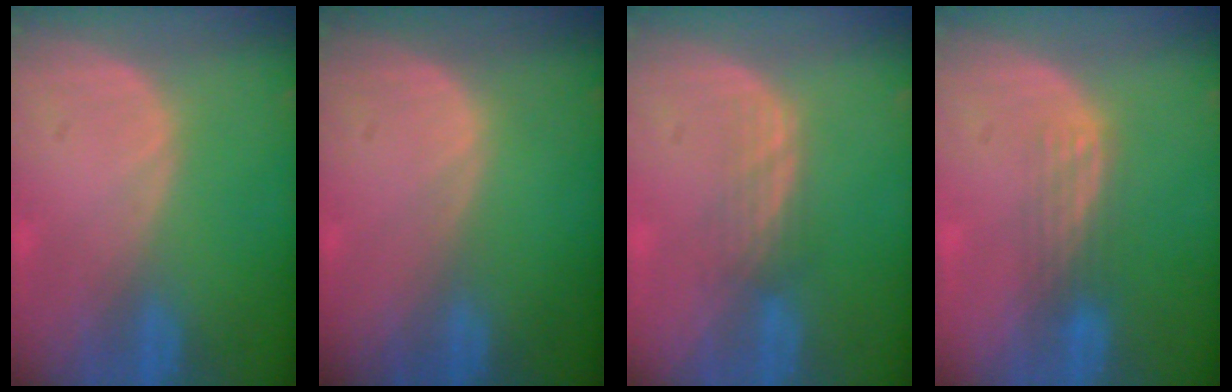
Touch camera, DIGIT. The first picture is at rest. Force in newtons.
{"total": 0.0}
{"total": 2.8, "press": 2.5, "slide": 1.2}
{"total": 2.9, "press": 2.7, "slide": 1.2}